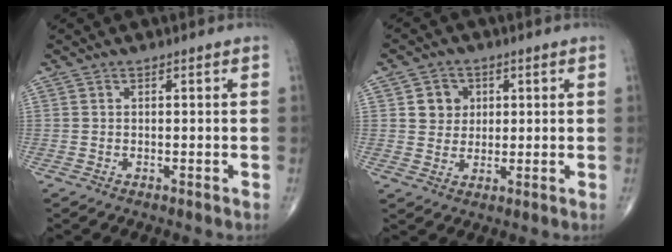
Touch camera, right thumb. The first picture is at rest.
{"total": 5.1, "force": [1.4, 4.6, 1.7], "torque": [-0.002, -0.001, 0.022]}